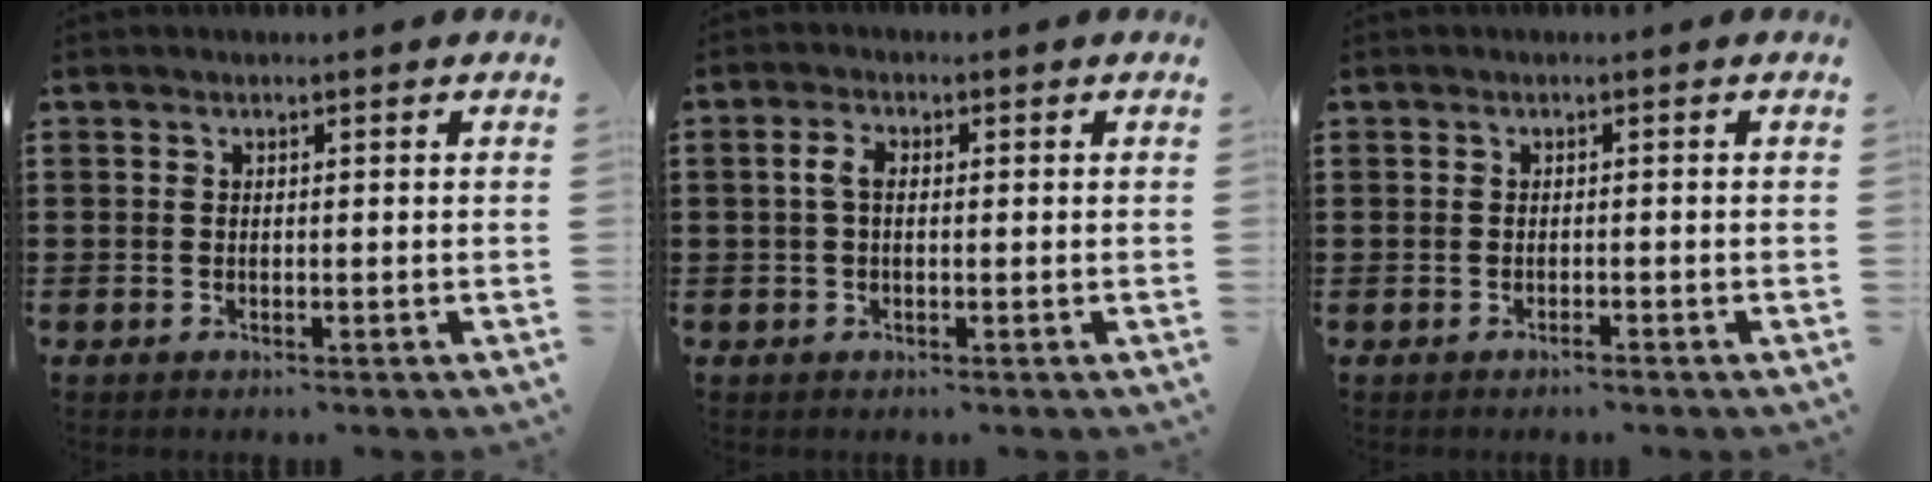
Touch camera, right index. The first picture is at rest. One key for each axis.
{"total": 2.9, "fx": 0.2, "fy": 1.5, "fz": 2.5, "tx": -0.058, "ty": 0.005, "tz": -0.001}
{"total": 0.7, "fx": -0.7, "fy": 0.1, "fz": 0.1, "tx": -0.003, "ty": 0.000, "tz": -0.014}